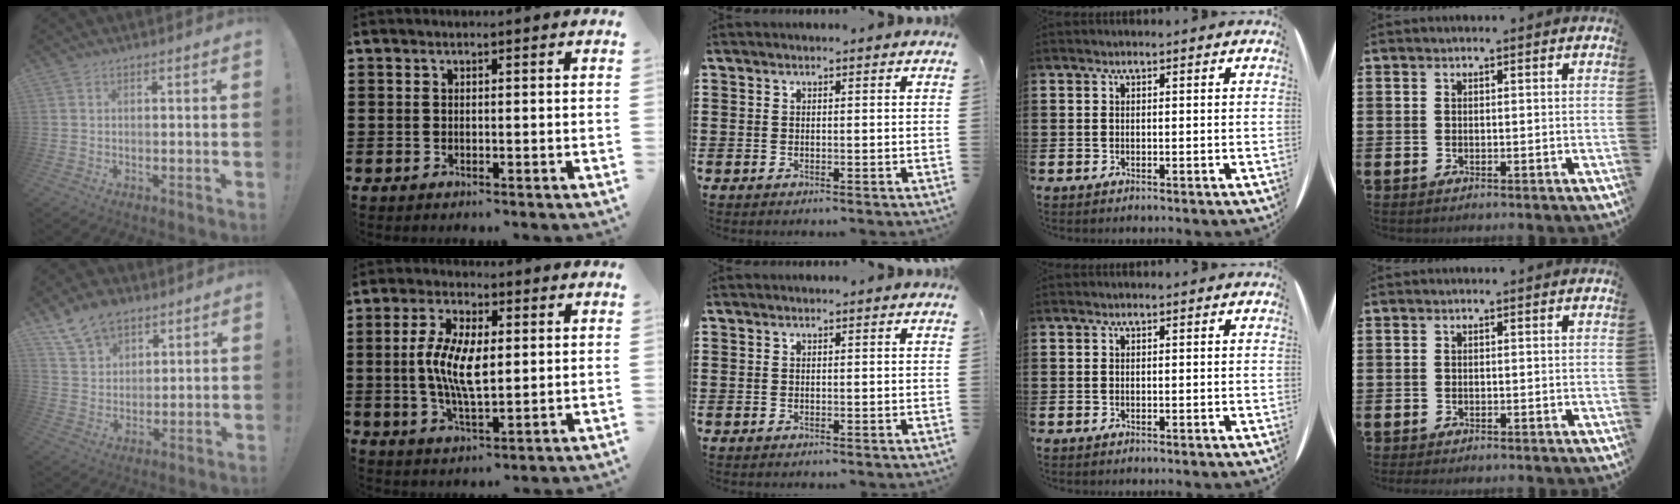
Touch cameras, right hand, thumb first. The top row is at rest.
{"thumb": {"total": 11.1, "force": [8.0, 6.8, 3.7], "torque": [-0.066, -0.046, 0.156]}, "index": {"total": 8.6, "force": [0.4, 3.5, 7.9], "torque": [-0.167, 0.004, 0.001]}}